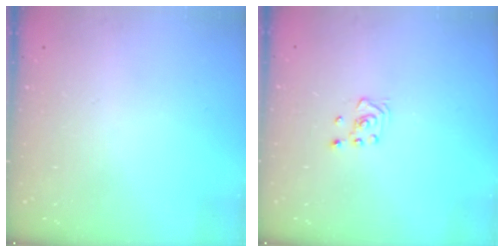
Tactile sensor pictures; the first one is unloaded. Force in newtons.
{"total": 2.8, "press": 2.6, "slide": 1.0}